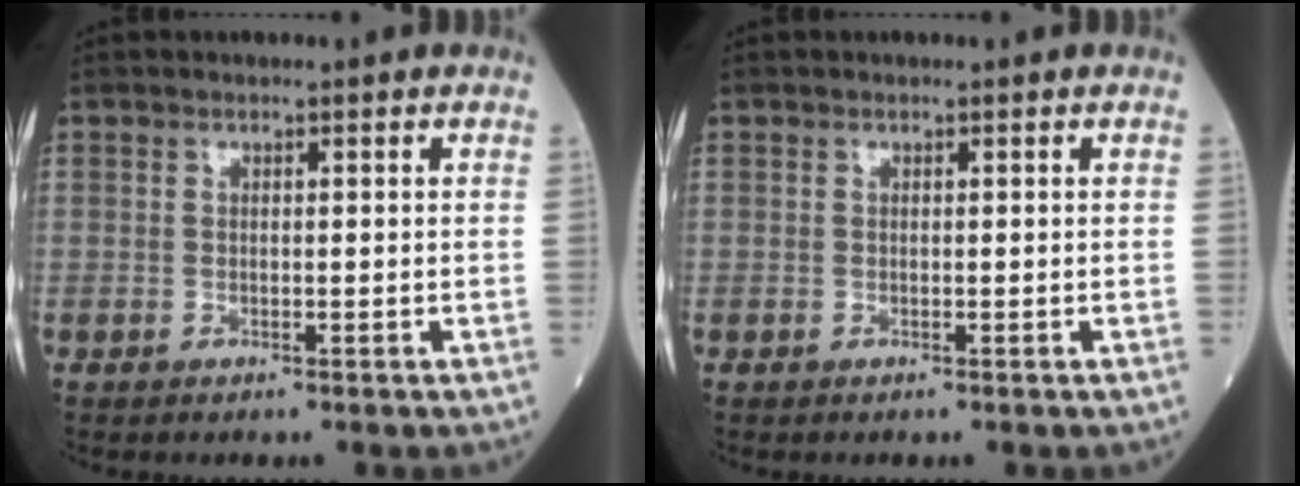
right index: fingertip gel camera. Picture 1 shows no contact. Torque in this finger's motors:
{"motor_torque": [0.39, 0.01, 0.13, 0.03]}